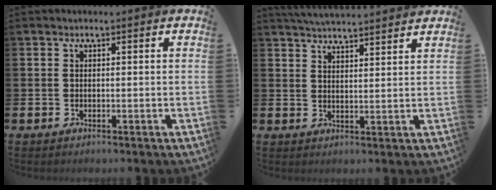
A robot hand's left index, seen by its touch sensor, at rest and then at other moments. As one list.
[{"total": 4.6, "force": [4.5, -0.1, 0.5], "torque": [-0.024, -0.020, 0.083]}]